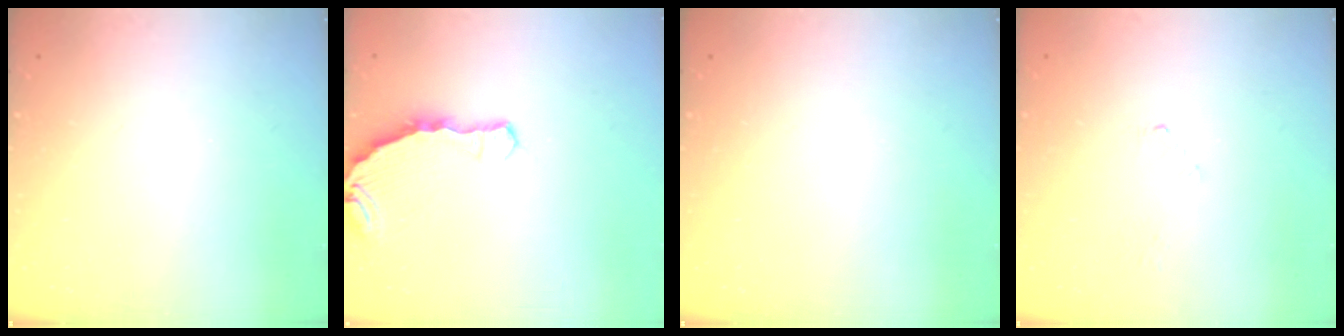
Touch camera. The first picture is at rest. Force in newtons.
{"total": 7.5, "press": 6.4, "slide": 3.9}
{"total": 0.0}
{"total": 2.1, "press": 2.1, "slide": 0.3}